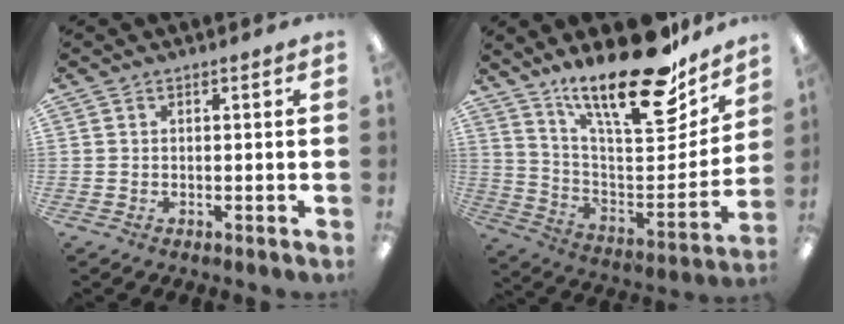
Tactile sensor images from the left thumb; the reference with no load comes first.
{"total": 24.4, "force": [18.6, 6.9, 14.2], "torque": [-0.214, -0.130, 0.309]}